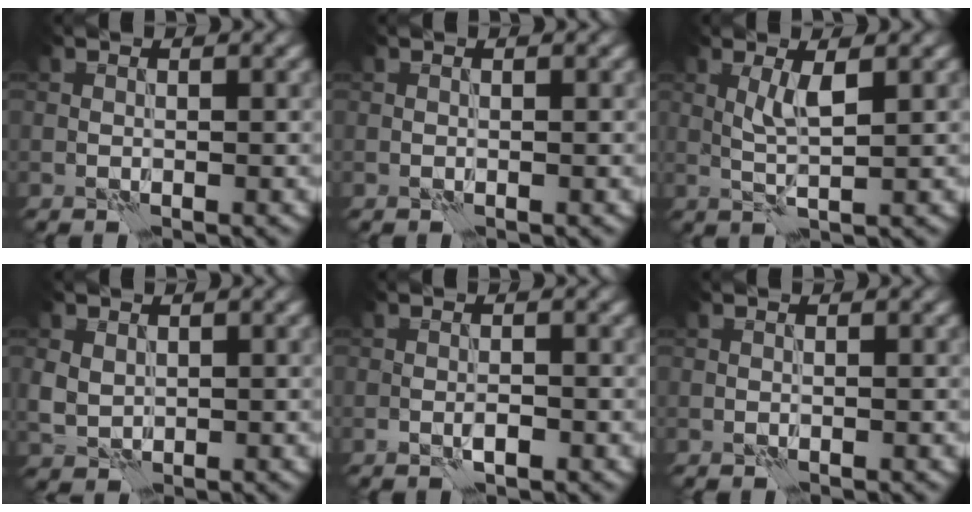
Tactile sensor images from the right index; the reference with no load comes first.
{"total": 0.0}
{"total": 2.3, "force": [1.0, 0.1, 2.1], "torque": [-0.044, 0.000, 0.020]}
{"total": 2.1, "force": [0.7, 1.6, 1.2], "torque": [-0.030, 0.002, 0.015]}
{"total": 0.9, "force": [-0.3, 0.2, 0.8], "torque": [-0.017, 0.001, -0.006]}
{"total": 0.0}